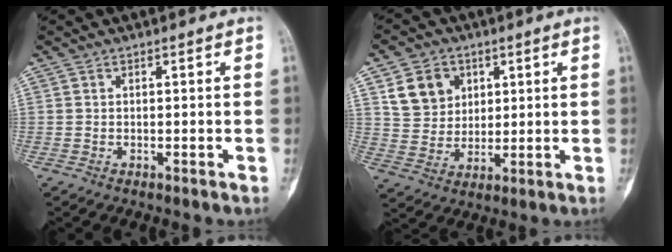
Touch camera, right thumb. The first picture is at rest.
{"total": 9.3, "force": [3.8, 7.6, 3.8], "torque": [-0.039, -0.012, 0.075]}